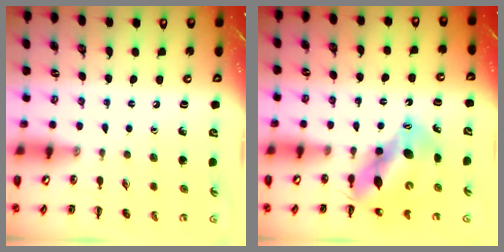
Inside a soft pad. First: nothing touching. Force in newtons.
{"total": 10.9, "press": 10.6, "slide": 2.7}